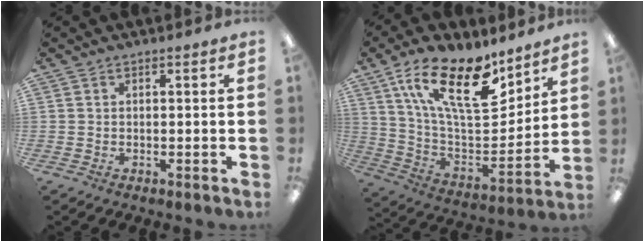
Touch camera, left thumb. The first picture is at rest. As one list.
[{"total": 21.7, "force": [13.6, 8.9, 14.4], "torque": [-0.253, -0.074, 0.239]}]